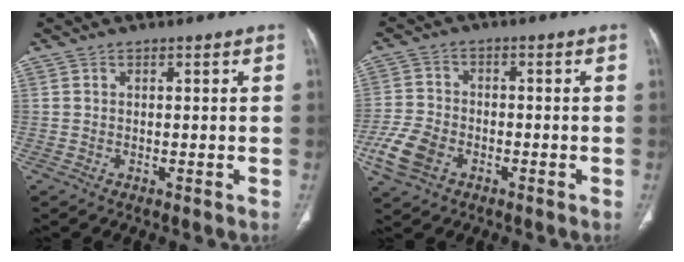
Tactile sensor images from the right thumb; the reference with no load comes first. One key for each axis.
{"total": 8.1, "fx": -3.6, "fy": 5.5, "fz": 4.7, "tx": -0.105, "ty": 0.010, "tz": -0.068}